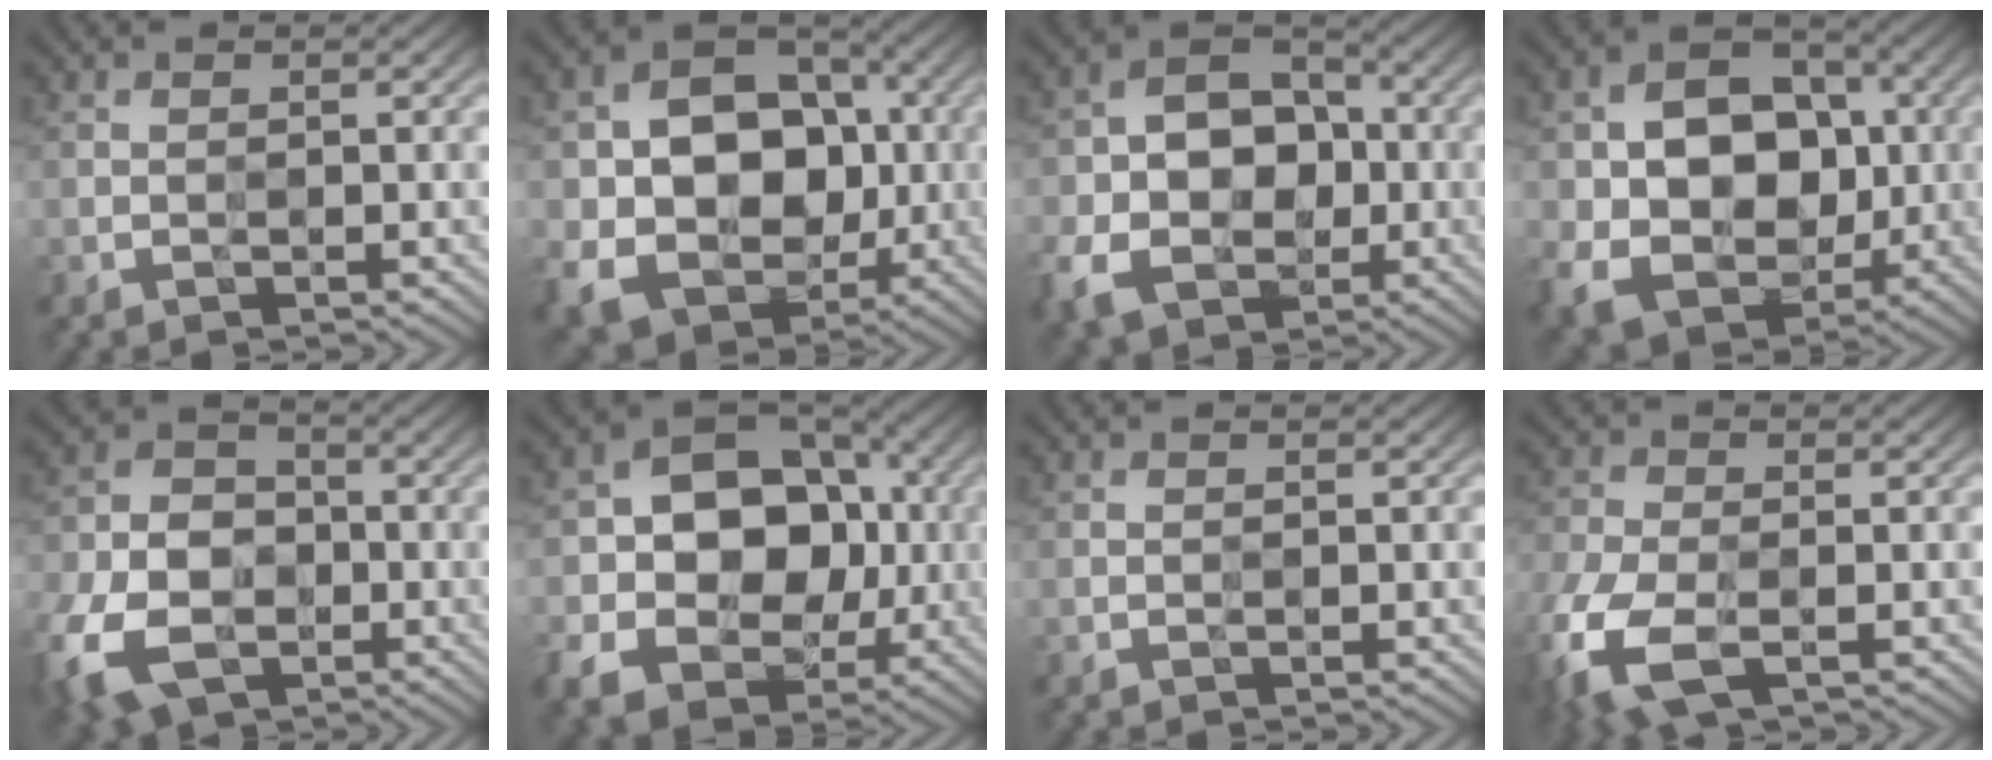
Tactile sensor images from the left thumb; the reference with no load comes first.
{"total": 15.7, "force": [-1.8, 12.5, 9.4], "torque": [-0.173, -0.022, -0.037]}
{"total": 12.5, "force": [-3.0, 9.4, 7.7], "torque": [-0.154, -0.023, -0.062]}
{"total": 14.4, "force": [-1.4, 11.2, 9.0], "torque": [-0.171, -0.018, -0.025]}
{"total": 14.6, "force": [-6.3, 10.1, 8.4], "torque": [-0.220, -0.048, -0.122]}
{"total": 14.6, "force": [-1.5, 11.3, 9.1], "torque": [-0.156, -0.014, -0.030]}
{"total": 0.0}
{"total": 9.6, "force": [-4.4, 4.8, 7.1], "torque": [-0.195, -0.025, -0.093]}